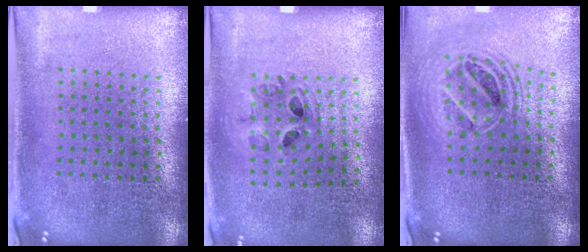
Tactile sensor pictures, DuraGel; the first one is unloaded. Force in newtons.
{"total": 0.9, "press": 0.9, "slide": 0.3}
{"total": 1.8, "press": 1.5, "slide": 1.1}